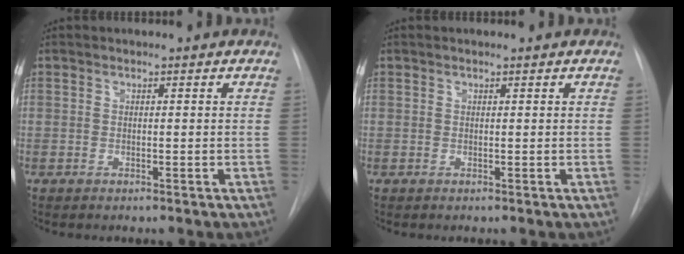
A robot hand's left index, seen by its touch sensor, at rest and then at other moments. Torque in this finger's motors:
{"motor_torque": [-0.20, 0.22, 0.01, 0.02]}